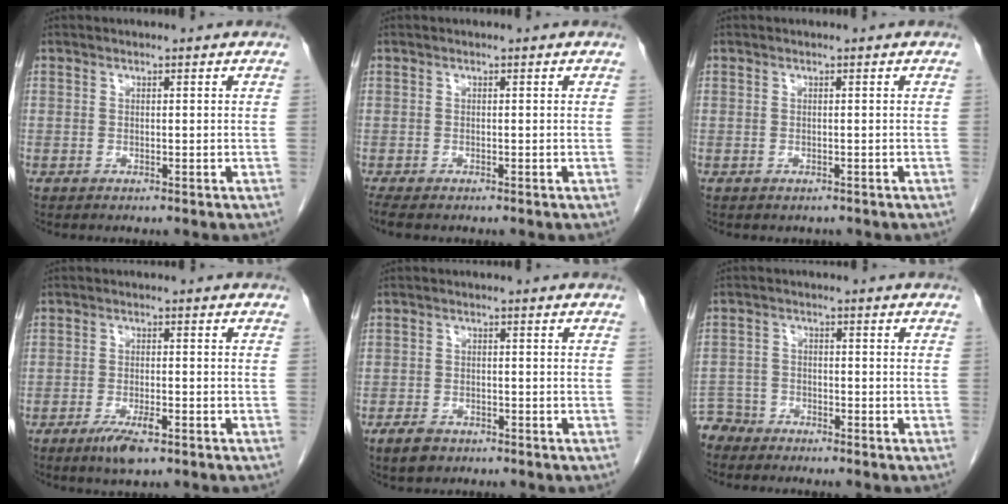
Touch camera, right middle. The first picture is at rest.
{"total": 2.7, "force": [-2.3, 0.5, 1.4], "torque": [-0.025, -0.008, -0.035]}
{"total": 0.0}
{"total": 4.3, "force": [-2.6, 1.0, 3.3], "torque": [-0.062, -0.005, -0.042]}
{"total": 3.1, "force": [-2.1, 1.7, 1.4], "torque": [-0.028, 0.001, -0.030]}
{"total": 4.3, "force": [-4.0, 1.3, -0.6], "torque": [0.016, -0.005, -0.081]}